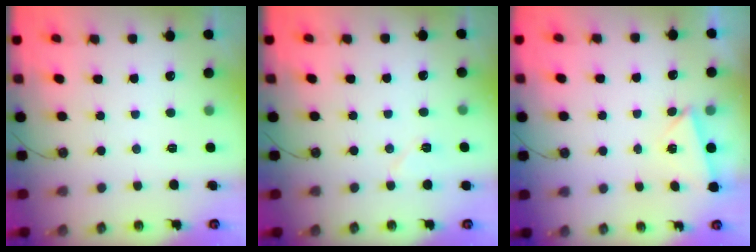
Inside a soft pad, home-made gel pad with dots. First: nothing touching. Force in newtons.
{"total": 6.0, "press": 5.9, "slide": 1.2}
{"total": 2.6, "press": 2.2, "slide": 1.4}